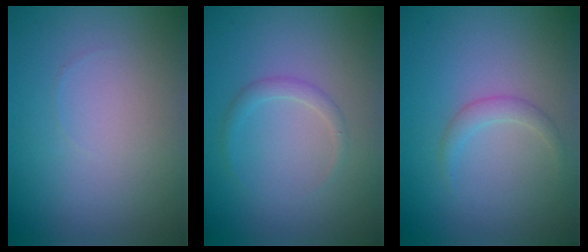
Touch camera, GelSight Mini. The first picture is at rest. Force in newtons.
{"total": 1.2, "press": 1.2, "slide": 0.1}
{"total": 1.2, "press": 1.2, "slide": 0.1}